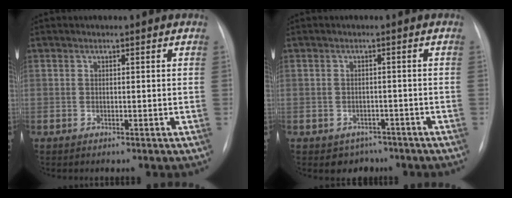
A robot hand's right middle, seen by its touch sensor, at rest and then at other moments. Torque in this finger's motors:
{"motor_torque": [0.04, -0.15, -0.01, 0.00]}